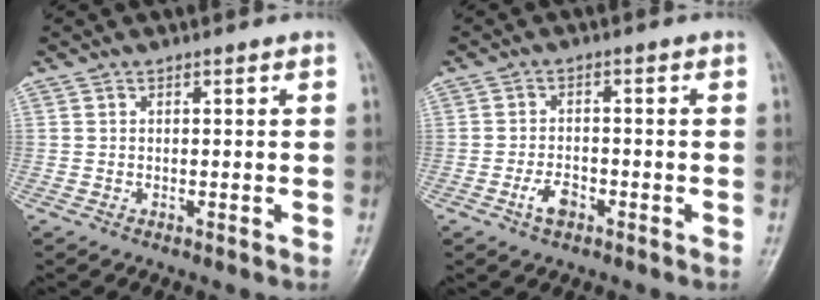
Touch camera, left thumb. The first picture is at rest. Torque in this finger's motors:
{"motor_torque": [0.43, 0.50, 0.55, 0.09, 0.00]}